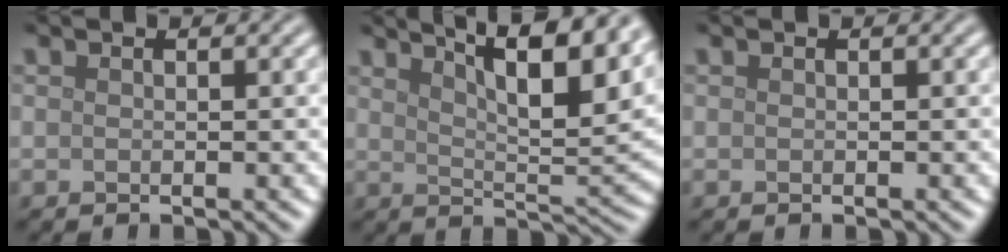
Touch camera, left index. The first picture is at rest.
{"total": 11.8, "force": [7.6, 3.1, 8.5], "torque": [-0.096, 0.022, 0.096]}
{"total": 0.0}